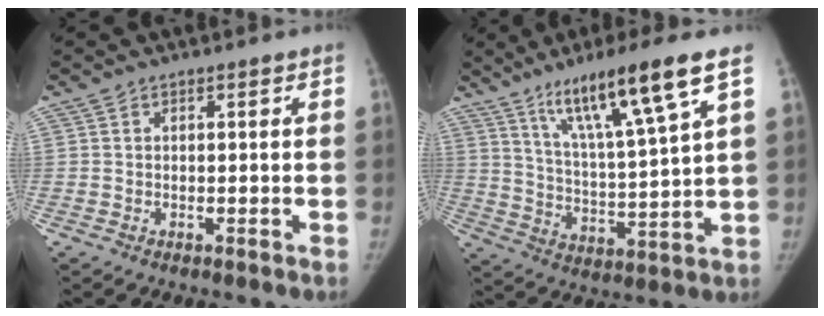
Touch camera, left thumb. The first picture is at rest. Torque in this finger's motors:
{"motor_torque": [0.74, -0.35, 1.10, -1.01, 0.10]}